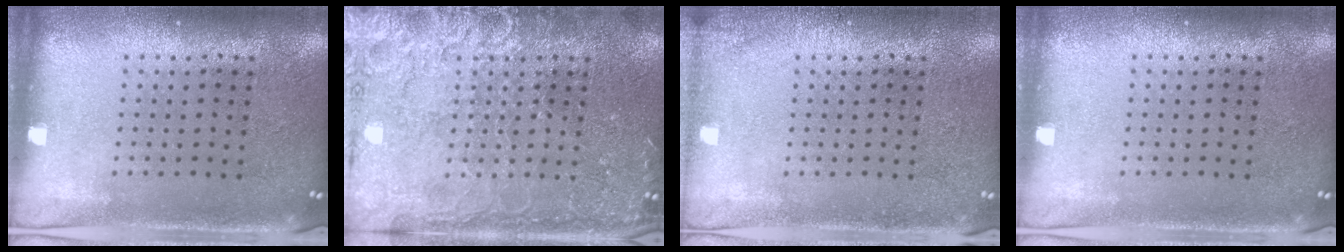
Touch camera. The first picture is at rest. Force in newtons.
{"total": 5.4, "press": 5.4, "slide": 0.7}
{"total": 0.9, "press": 0.9, "slide": 0.1}
{"total": 0.0}